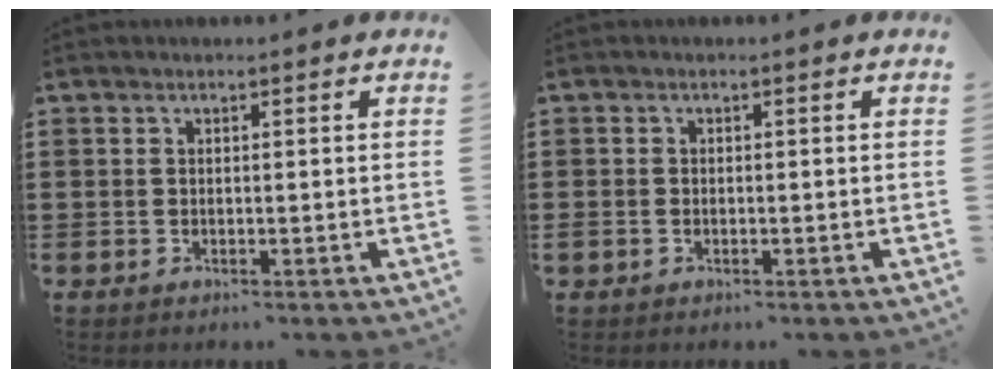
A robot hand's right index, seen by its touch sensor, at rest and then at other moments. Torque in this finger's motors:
{"motor_torque": [0.04, 0.74, 0.00, 0.03]}